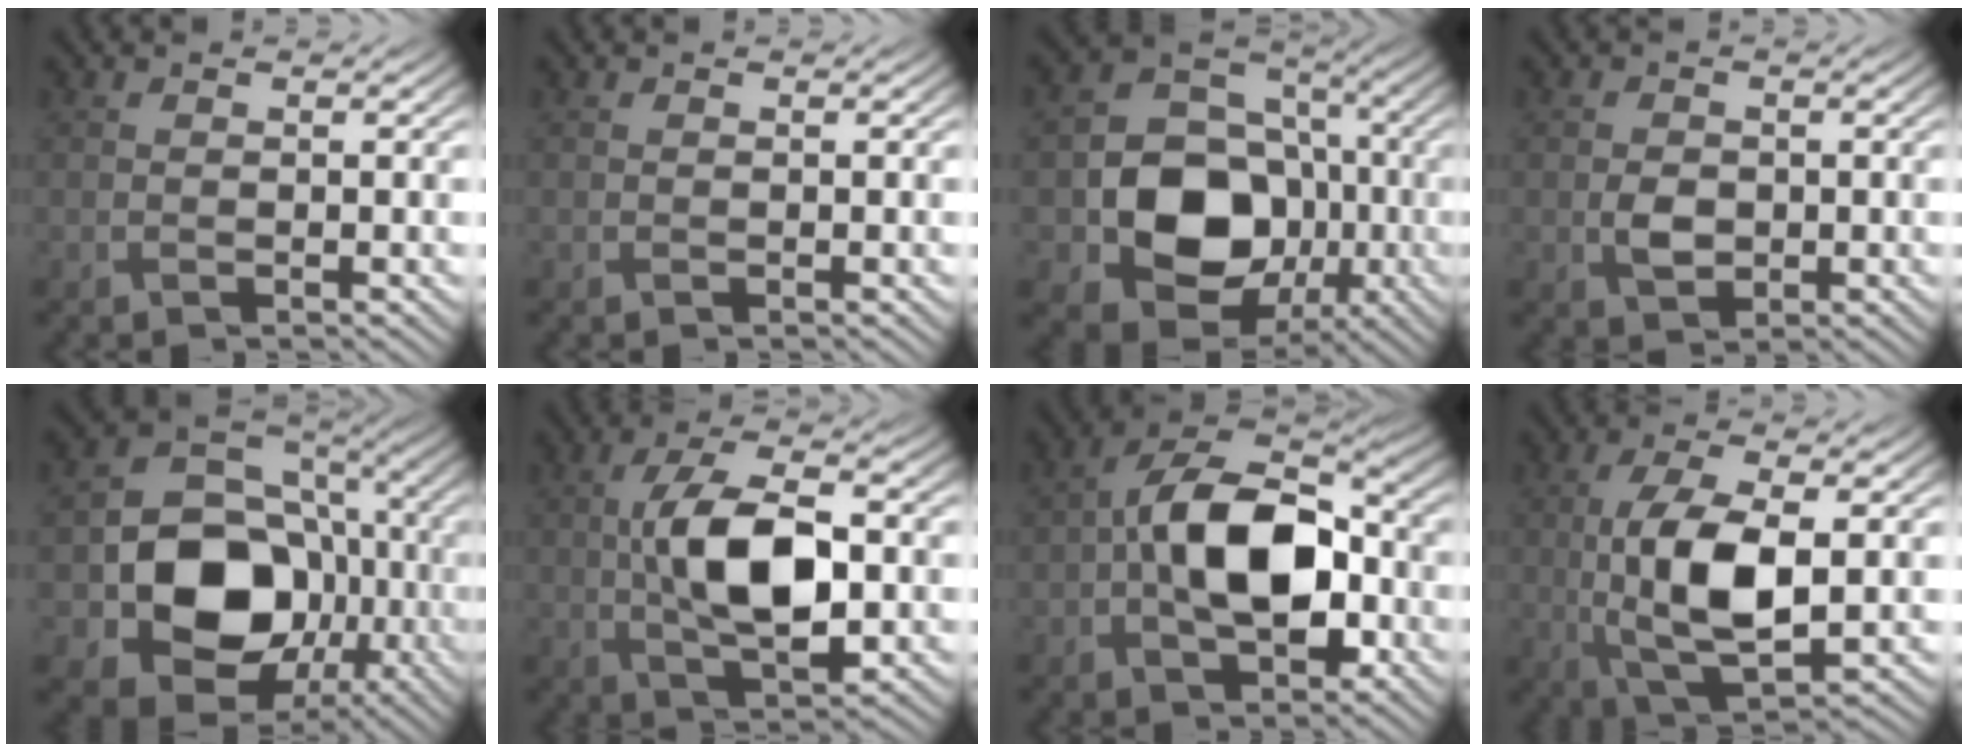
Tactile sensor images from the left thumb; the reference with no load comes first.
{"total": 0.0}
{"total": 13.3, "force": [-3.3, 10.6, 7.4], "torque": [-0.132, -0.025, -0.068]}
{"total": 2.6, "force": [-0.4, 1.9, 1.6], "torque": [-0.037, -0.006, -0.009]}
{"total": 14.9, "force": [-3.8, 11.7, 8.4], "torque": [-0.141, -0.033, -0.069]}
{"total": 10.9, "force": [-0.2, 5.0, 9.7], "torque": [-0.184, 0.004, -0.002]}
{"total": 12.6, "force": [-1.4, 7.3, 10.2], "torque": [-0.183, 0.017, -0.033]}
{"total": 10.8, "force": [-0.3, 4.7, 9.6], "torque": [-0.199, -0.004, -0.001]}